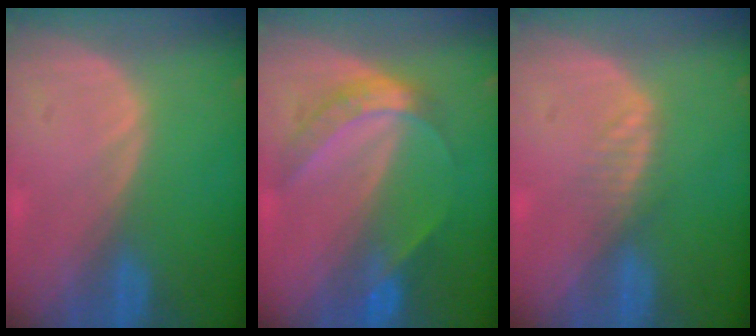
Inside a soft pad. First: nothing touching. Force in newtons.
{"total": 6.2, "press": 5.3, "slide": 3.2}
{"total": 2.0, "press": 2.0, "slide": 0.2}